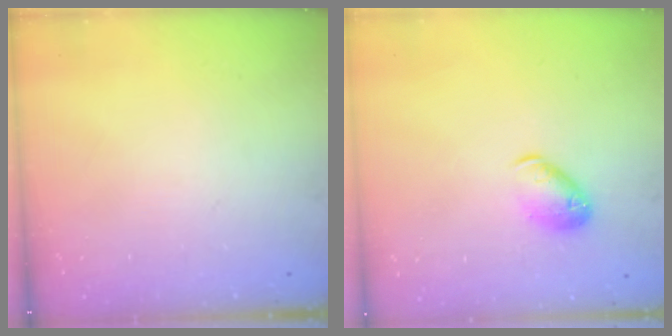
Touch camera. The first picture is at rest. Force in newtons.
{"total": 8.3, "press": 8.2, "slide": 1.2}